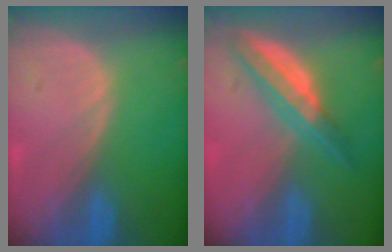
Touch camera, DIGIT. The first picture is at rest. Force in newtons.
{"total": 6.6, "press": 5.6, "slide": 3.4}